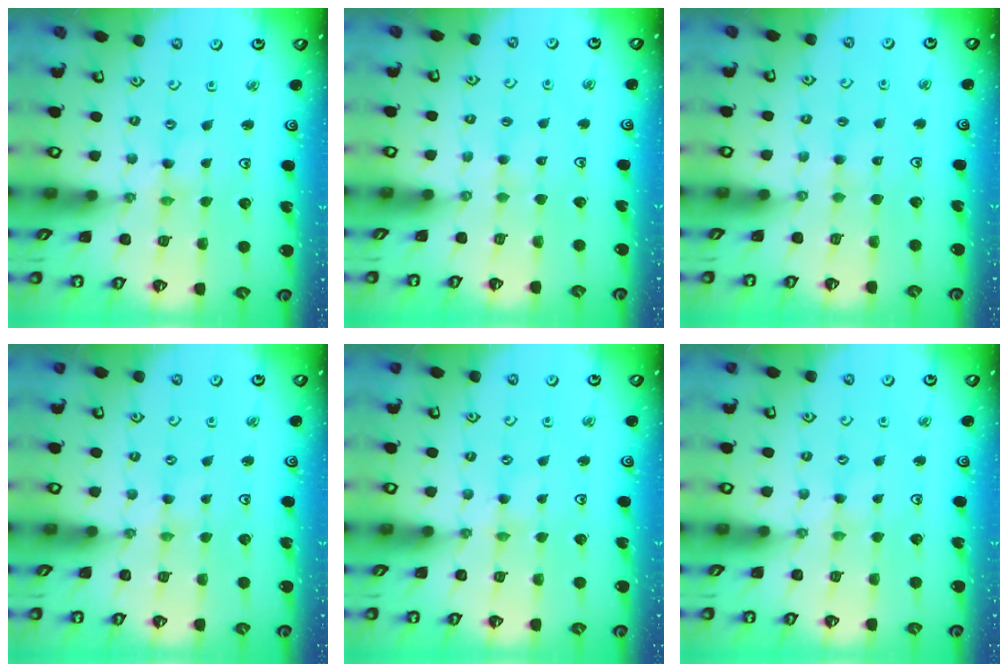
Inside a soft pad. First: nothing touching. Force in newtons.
{"total": 1.0, "press": 1.0, "slide": 0.3}
{"total": 1.0, "press": 1.0, "slide": 0.3}
{"total": 0.0}
{"total": 1.3, "press": 1.2, "slide": 0.3}
{"total": 0.5, "press": 0.5, "slide": 0.1}